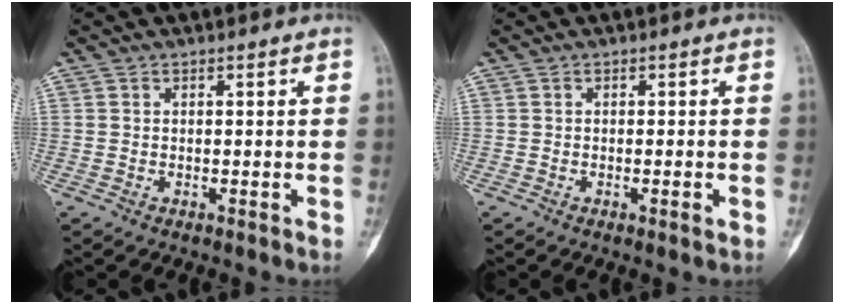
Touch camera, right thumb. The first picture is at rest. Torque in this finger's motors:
{"motor_torque": [-0.60, -0.22, -0.08, 0.31, -0.08]}